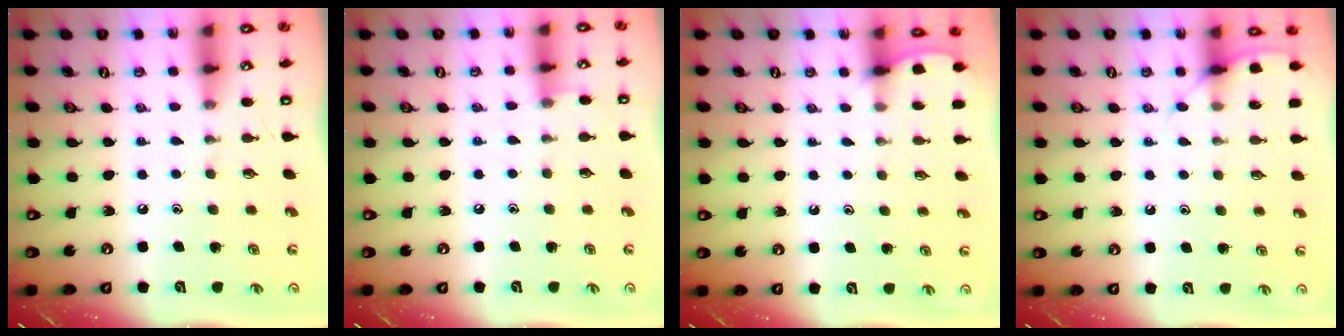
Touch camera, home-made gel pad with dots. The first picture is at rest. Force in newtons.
{"total": 3.9, "press": 3.9, "slide": 0.5}
{"total": 2.1, "press": 2.1, "slide": 0.3}
{"total": 6.6, "press": 6.6, "slide": 0.8}